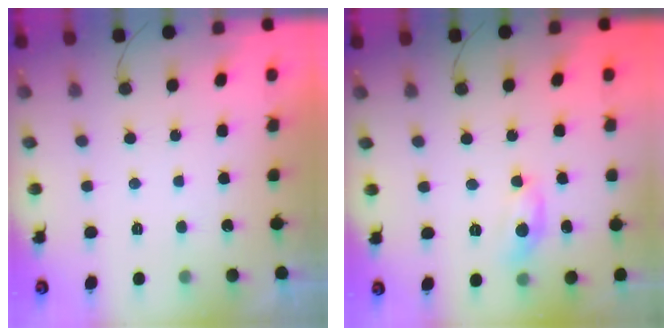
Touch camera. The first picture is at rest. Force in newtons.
{"total": 7.5, "press": 7.4, "slide": 0.4}